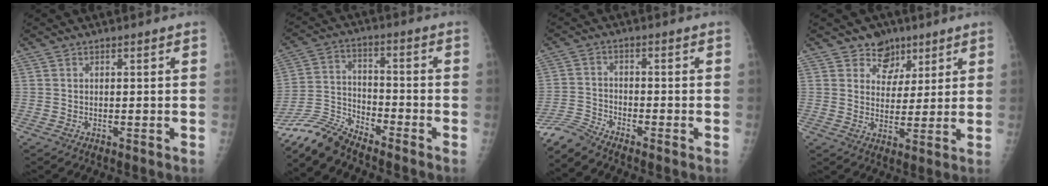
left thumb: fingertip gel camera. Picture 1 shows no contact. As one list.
[{"total": 8.9, "force": [-8.6, 1.8, 1.2], "torque": [-0.024, 0.054, -0.176]}, {"total": 4.3, "force": [-4.3, -0.2, 0.0], "torque": [-0.012, 0.005, -0.095]}, {"total": 6.7, "force": [4.3, 5.1, 0.9], "torque": [0.019, -0.023, 0.069]}]